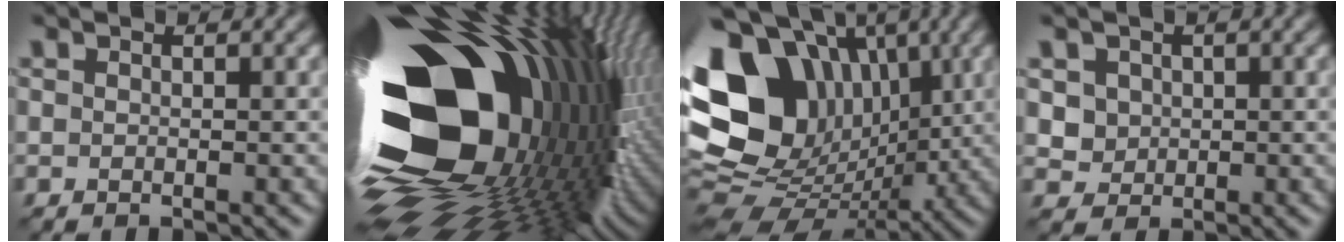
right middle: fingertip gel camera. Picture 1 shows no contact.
{"total": 22.2, "force": [0.9, 13.8, 17.4], "torque": [-0.316, -0.048, 0.006]}
{"total": 16.1, "force": [2.2, 12.2, 10.3], "torque": [-0.222, 0.026, 0.033]}
{"total": 2.9, "force": [0.8, 2.6, 1.1], "torque": [-0.037, -0.003, 0.030]}